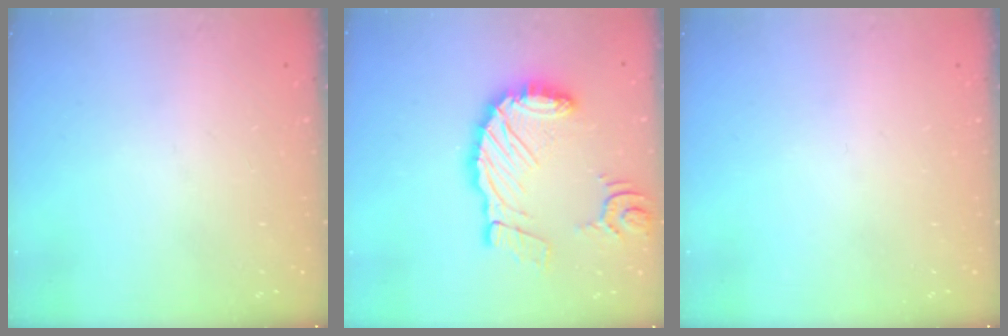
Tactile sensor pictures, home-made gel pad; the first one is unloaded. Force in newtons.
{"total": 16.9, "press": 16.8, "slide": 2.0}
{"total": 0.0}